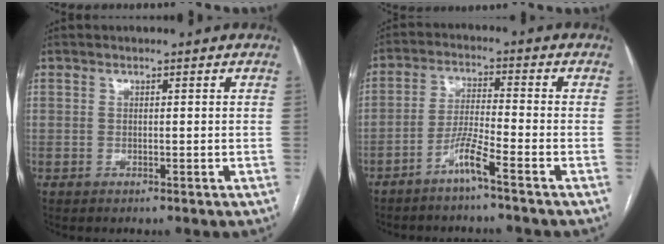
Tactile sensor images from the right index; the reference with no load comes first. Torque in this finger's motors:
{"motor_torque": [0.54, -0.42, 0.11, 0.03]}